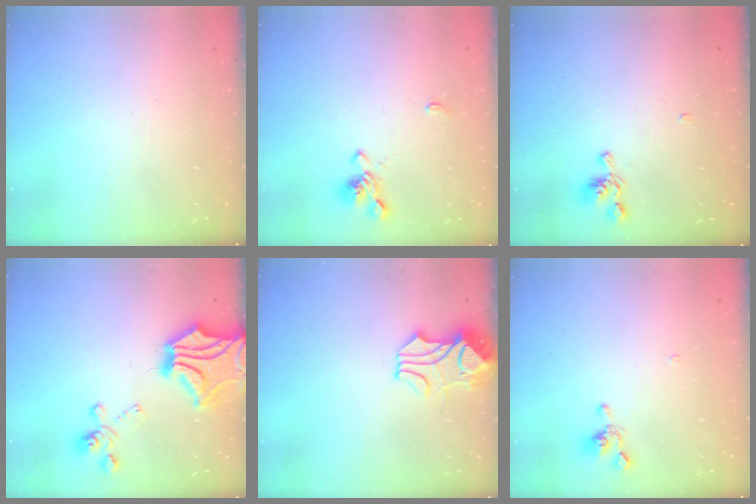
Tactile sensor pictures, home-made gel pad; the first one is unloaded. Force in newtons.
{"total": 1.5, "press": 1.2, "slide": 0.9}
{"total": 6.0, "press": 6.0, "slide": 0.2}
{"total": 9.5, "press": 8.9, "slide": 3.2}
{"total": 2.9, "press": 2.9, "slide": 0.6}
{"total": 0.8, "press": 0.5, "slide": 0.7}